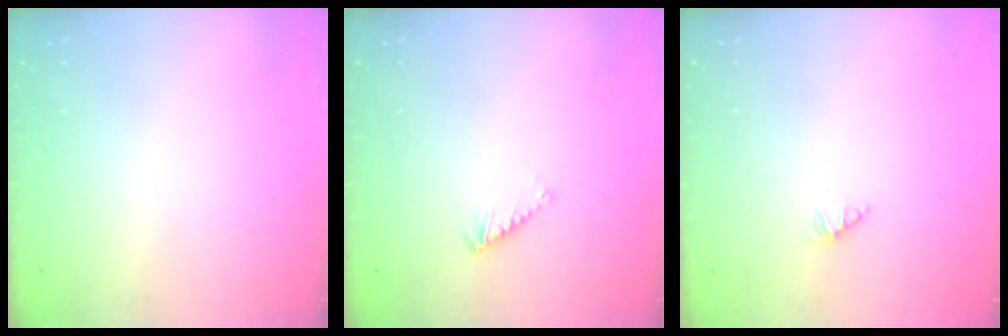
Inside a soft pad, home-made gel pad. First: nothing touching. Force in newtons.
{"total": 2.5, "press": 2.5, "slide": 0.4}
{"total": 1.1, "press": 1.1, "slide": 0.1}